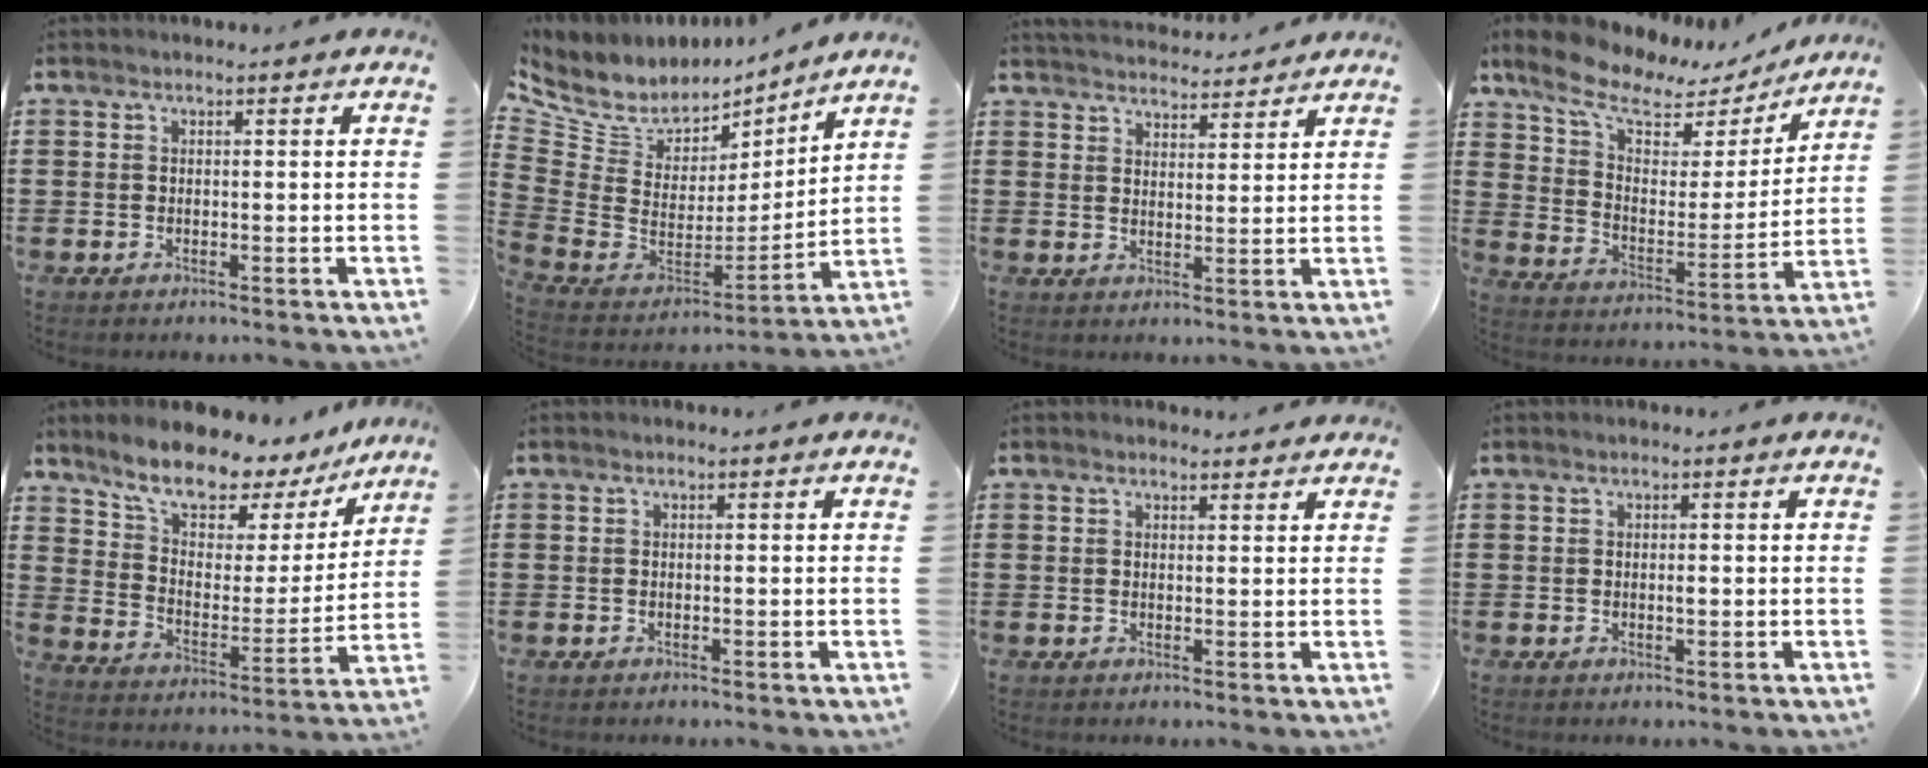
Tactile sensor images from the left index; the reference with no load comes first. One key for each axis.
{"total": 7.1, "fx": 5.4, "fy": 4.4, "fz": 1.7, "tx": -0.082, "ty": -0.048, "tz": 0.096}
{"total": 3.7, "fx": 3.7, "fy": 0.2, "fz": 0.1, "tx": -0.015, "ty": -0.017, "tz": 0.065}
{"total": 9.2, "fx": 6.9, "fy": 3.8, "fz": 4.7, "tx": -0.118, "ty": -0.035, "tz": 0.118}
{"total": 8.6, "fx": 7.6, "fy": 2.8, "fz": 2.8, "tx": -0.083, "ty": -0.060, "tz": 0.130}
{"total": 0.0}
{"total": 1.3, "fx": 1.2, "fy": 0.3, "fz": -0.1, "tx": -0.001, "ty": 0.003, "tz": 0.024}
{"total": 0.8, "fx": 0.0, "fy": 0.2, "fz": 0.7, "tx": -0.016, "ty": -0.002, "tz": 0.000}